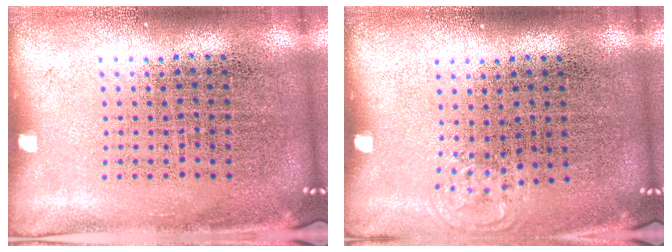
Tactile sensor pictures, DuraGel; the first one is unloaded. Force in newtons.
{"total": 0.5, "press": 0.5, "slide": 0.1}